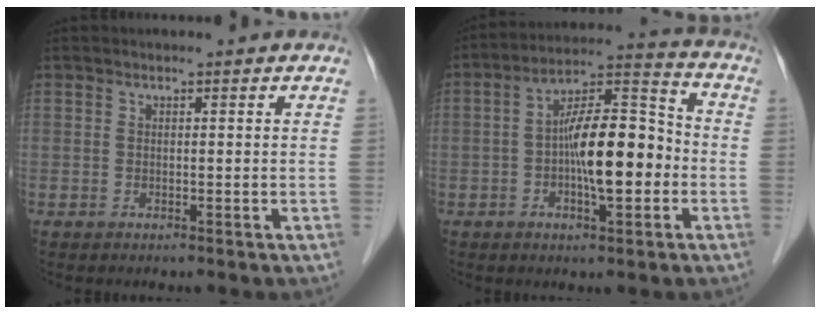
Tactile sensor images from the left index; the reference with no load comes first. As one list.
[{"total": 12.1, "force": [-2.4, 3.5, 11.4], "torque": [-0.203, 0.023, -0.040]}]